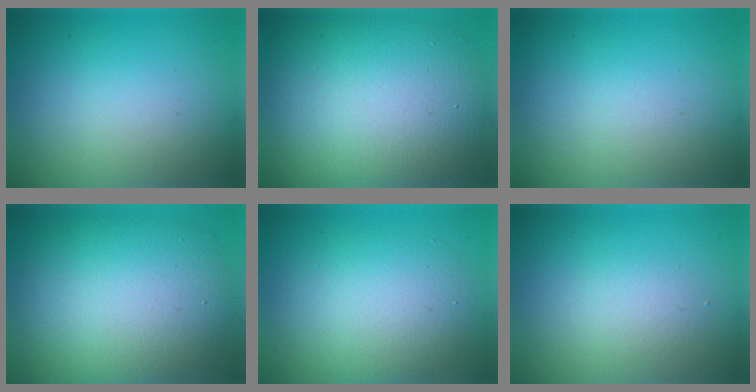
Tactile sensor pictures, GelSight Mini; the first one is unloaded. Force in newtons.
{"total": 12.8, "press": 12.8, "slide": 1.0}
{"total": 0.0}
{"total": 10.9, "press": 10.9, "slide": 0.6}
{"total": 5.1, "press": 5.1, "slide": 0.2}
{"total": 1.5, "press": 1.5, "slide": 0.2}